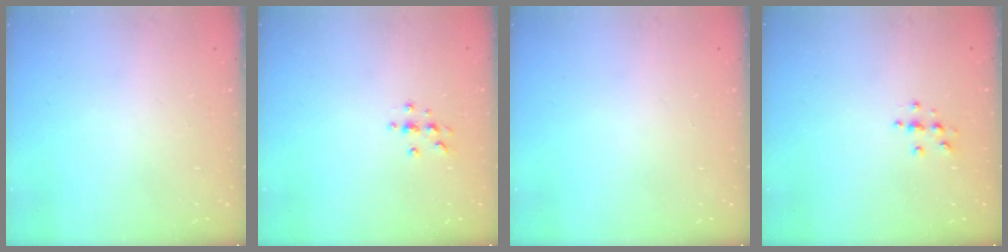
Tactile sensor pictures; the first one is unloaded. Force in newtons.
{"total": 3.7, "press": 3.6, "slide": 0.5}
{"total": 0.0}
{"total": 4.6, "press": 4.5, "slide": 0.6}